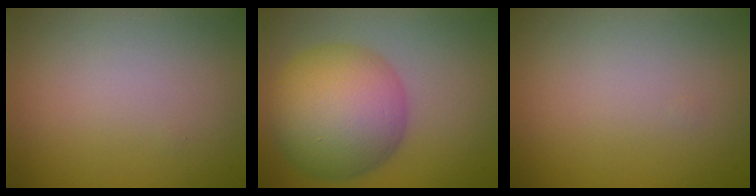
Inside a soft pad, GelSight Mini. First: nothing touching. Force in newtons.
{"total": 9.8, "press": 9.8, "slide": 0.3}
{"total": 0.0}